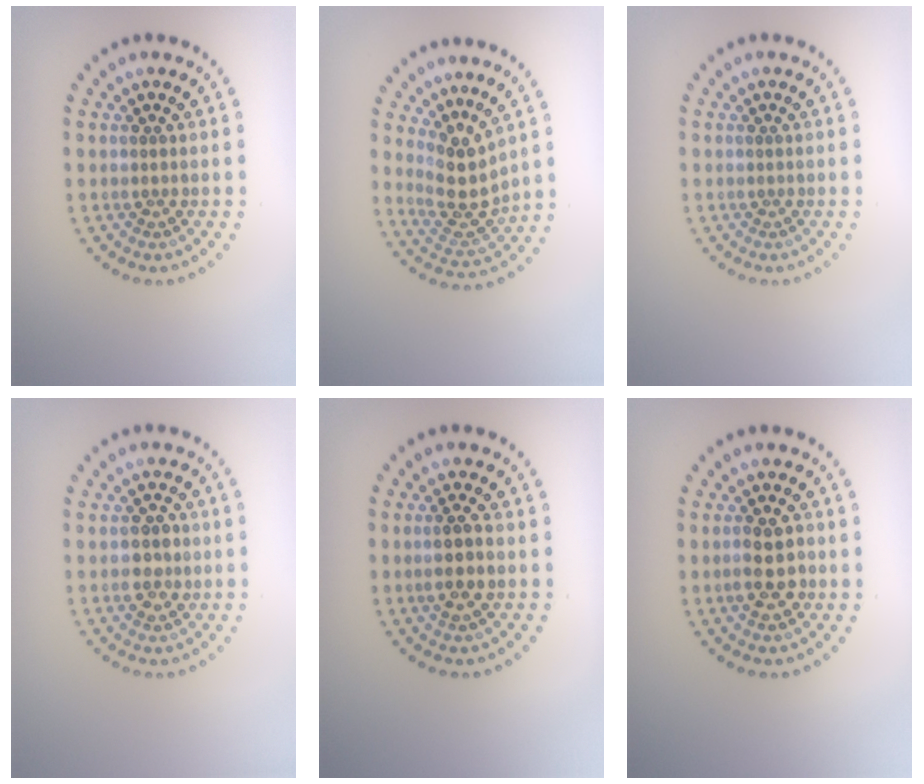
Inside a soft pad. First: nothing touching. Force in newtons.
{"total": 3.6, "press": 3.0, "slide": 2.0}
{"total": 0.0}
{"total": 2.4, "press": 2.4, "slide": 0.2}
{"total": 2.4, "press": 2.3, "slide": 0.7}
{"total": 2.9, "press": 2.8, "slide": 0.4}